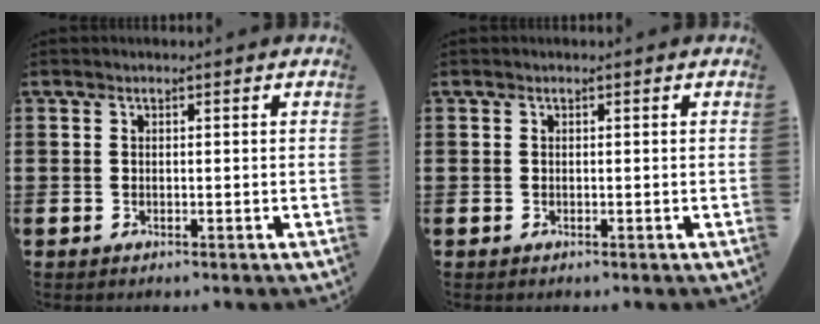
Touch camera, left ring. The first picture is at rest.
{"total": 0.0}